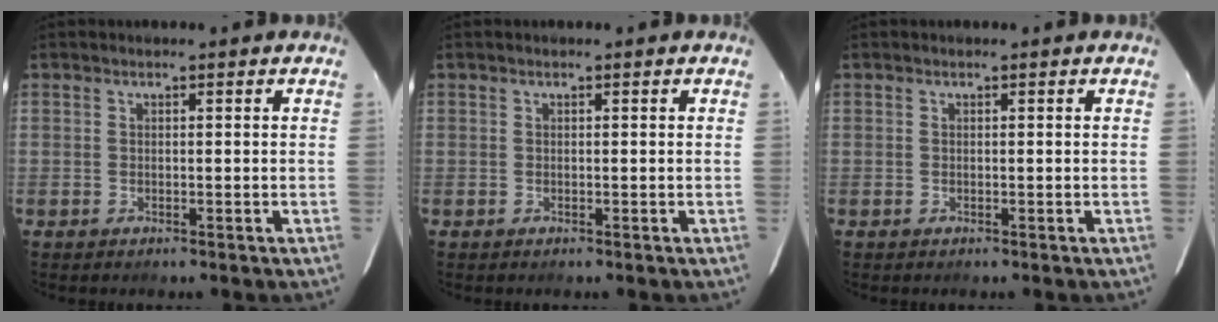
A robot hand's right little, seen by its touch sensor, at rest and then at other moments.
{"total": 0.0}
{"total": 0.0}